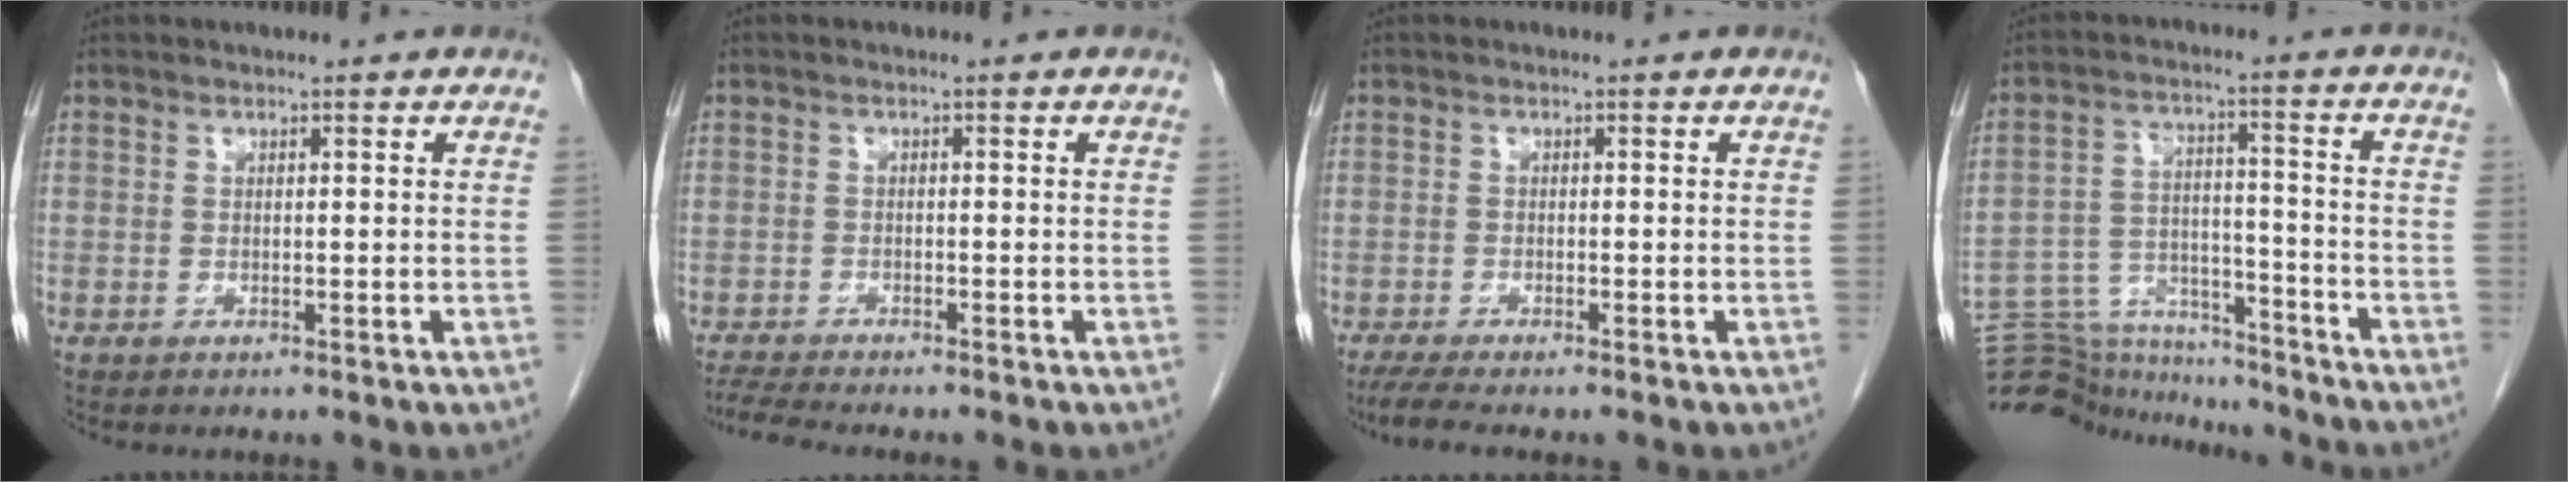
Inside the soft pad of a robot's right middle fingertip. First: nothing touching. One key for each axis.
{"total": 5.0, "fx": -4.6, "fy": -0.1, "fz": 2.0, "tx": -0.037, "ty": -0.015, "tz": -0.077}
{"total": 3.6, "fx": -2.9, "fy": 0.1, "fz": 2.2, "tx": -0.041, "ty": -0.010, "tz": -0.050}
{"total": 16.4, "fx": -15.9, "fy": 3.0, "fz": 2.7, "tx": -0.059, "ty": 0.029, "tz": -0.247}